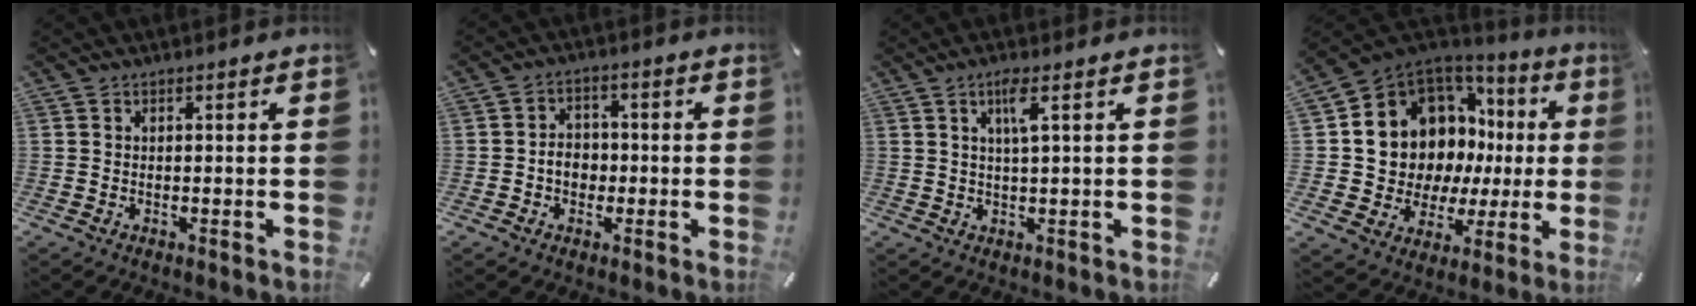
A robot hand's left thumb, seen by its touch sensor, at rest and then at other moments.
{"total": 5.0, "force": [-1.2, 4.2, 2.3], "torque": [-0.035, 0.010, -0.022]}
{"total": 4.1, "force": [1.7, 0.2, 3.7], "torque": [-0.076, 0.000, 0.026]}
{"total": 12.9, "force": [4.8, 10.9, 5.0], "torque": [-0.095, -0.071, 0.107]}